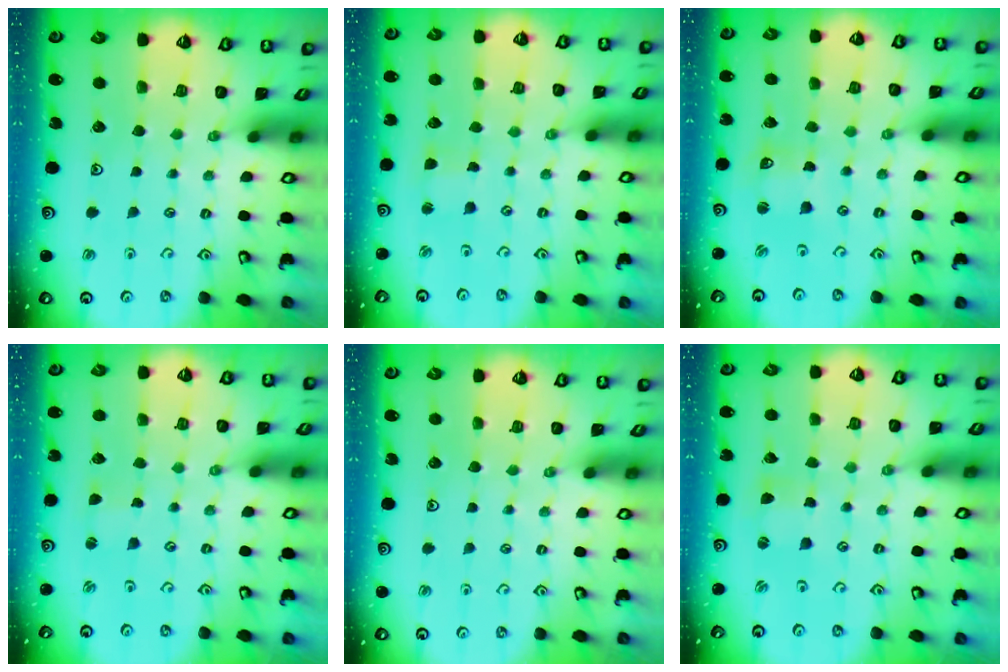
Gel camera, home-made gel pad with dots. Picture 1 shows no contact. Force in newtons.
{"total": 1.9, "press": 1.9, "slide": 0.3}
{"total": 2.6, "press": 2.6, "slide": 0.2}
{"total": 1.1, "press": 1.1, "slide": 0.2}
{"total": 0.0}
{"total": 1.1, "press": 1.0, "slide": 0.2}